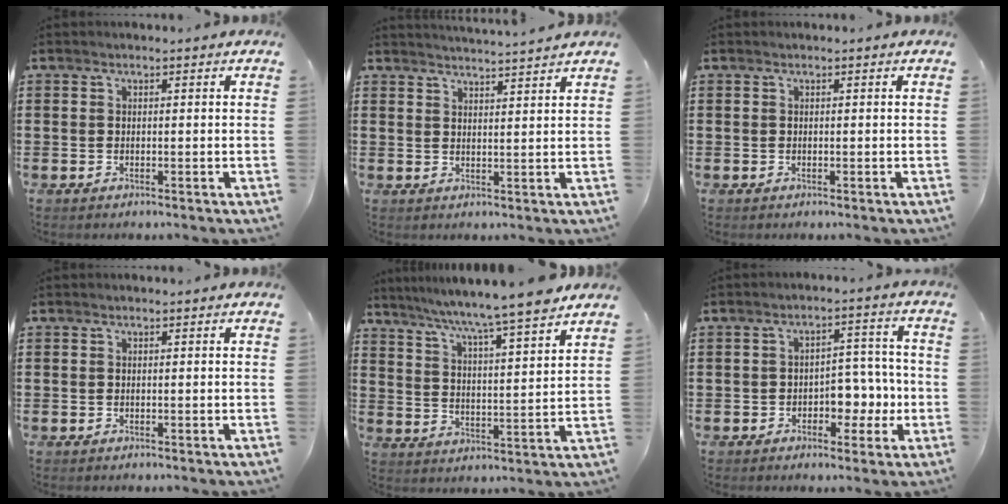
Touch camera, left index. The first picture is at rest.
{"total": 2.8, "force": [2.7, -0.5, 0.0], "torque": [-0.009, -0.013, 0.051]}
{"total": 0.0}
{"total": 0.0}
{"total": 6.6, "force": [6.0, -1.0, 2.7], "torque": [-0.077, -0.045, 0.096]}
{"total": 5.4, "force": [-2.0, 3.7, 3.4], "torque": [-0.051, 0.006, -0.043]}